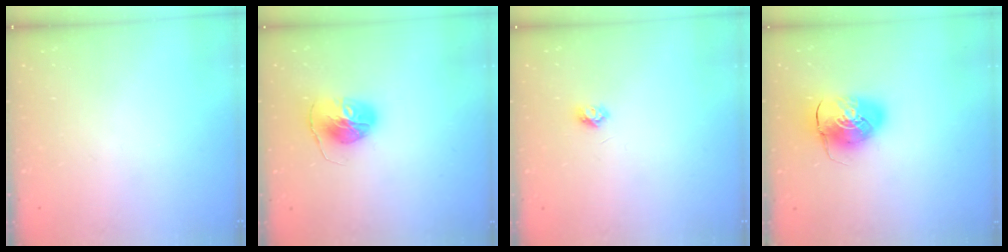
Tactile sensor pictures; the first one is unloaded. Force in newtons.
{"total": 10.1, "press": 10.1, "slide": 0.2}
{"total": 3.7, "press": 3.7, "slide": 0.5}
{"total": 9.6, "press": 9.4, "slide": 1.7}